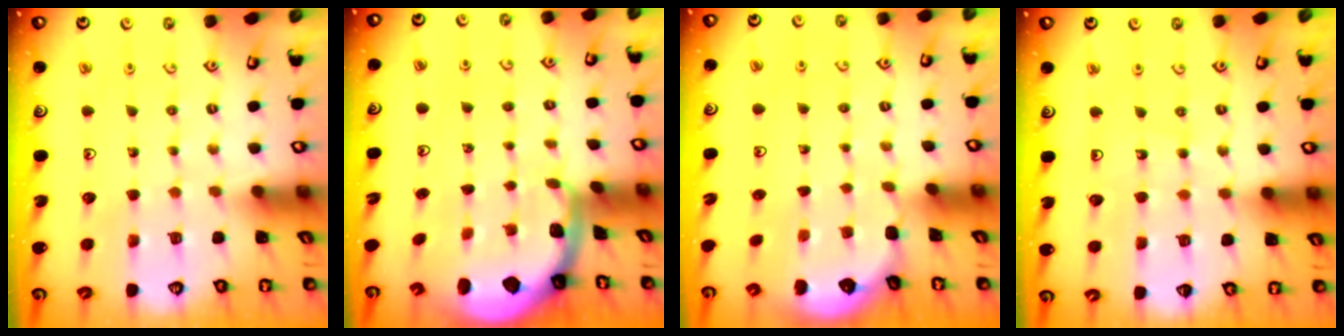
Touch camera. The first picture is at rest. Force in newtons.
{"total": 1.1, "press": 1.0, "slide": 0.3}
{"total": 1.8, "press": 1.0, "slide": 1.4}
{"total": 7.1, "press": 6.4, "slide": 3.1}